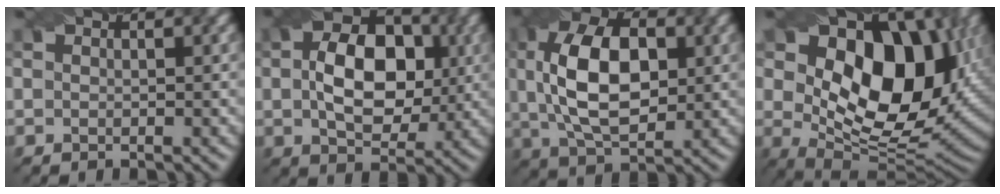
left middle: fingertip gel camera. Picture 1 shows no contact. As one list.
[{"total": 7.5, "force": [-0.4, 4.9, 5.6], "torque": [-0.107, 0.019, 0.002]}, {"total": 8.9, "force": [0.1, 5.0, 7.3], "torque": [-0.163, 0.022, 0.012]}, {"total": 12.6, "force": [3.1, 7.7, 9.5], "torque": [-0.143, 0.010, 0.067]}]